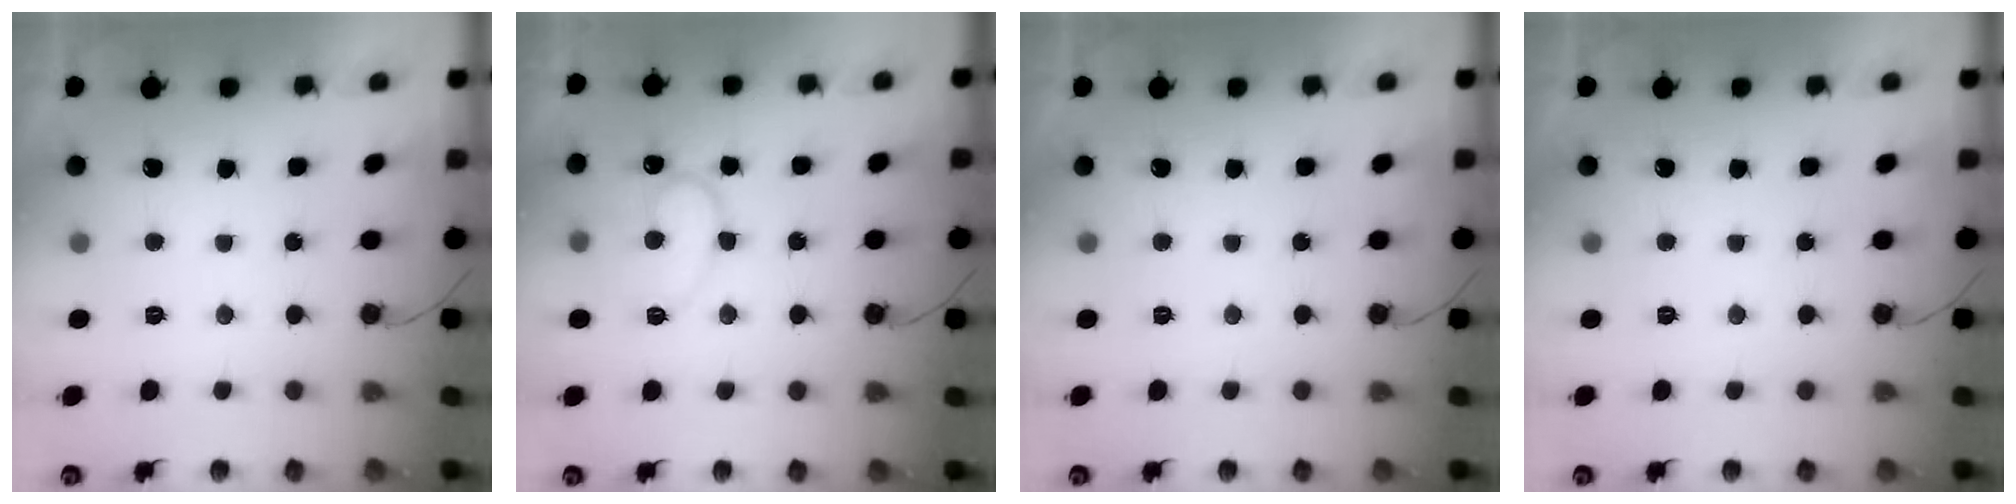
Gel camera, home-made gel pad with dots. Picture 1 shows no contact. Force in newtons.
{"total": 13.1, "press": 13.0, "slide": 1.1}
{"total": 0.0}
{"total": 0.0}